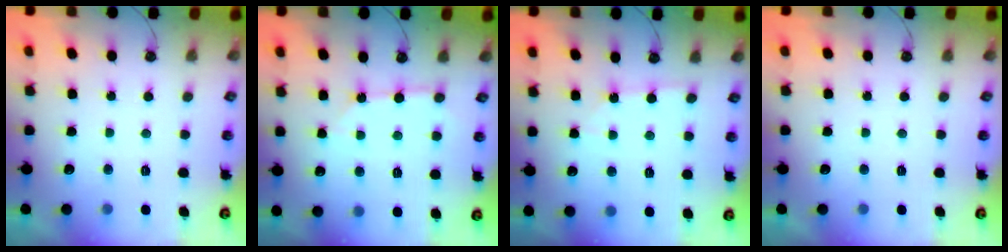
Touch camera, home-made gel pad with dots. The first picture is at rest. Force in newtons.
{"total": 3.4, "press": 3.4, "slide": 0.2}
{"total": 2.2, "press": 2.2, "slide": 0.4}
{"total": 0.0}